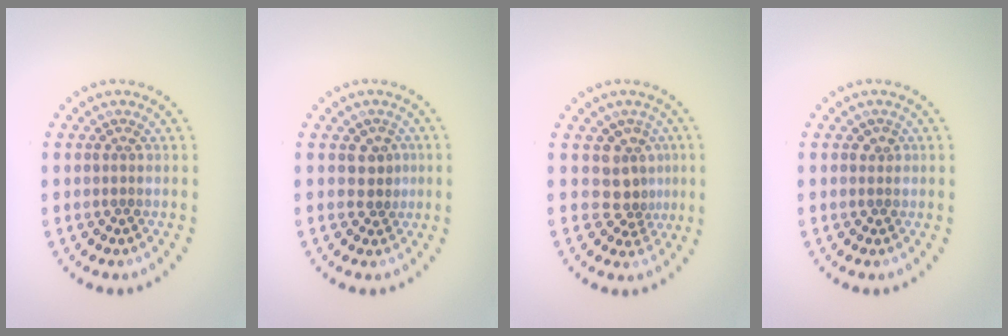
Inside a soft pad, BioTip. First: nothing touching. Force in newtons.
{"total": 1.9, "press": 1.7, "slide": 0.9}
{"total": 3.1, "press": 2.2, "slide": 2.1}
{"total": 0.9, "press": 0.9, "slide": 0.3}